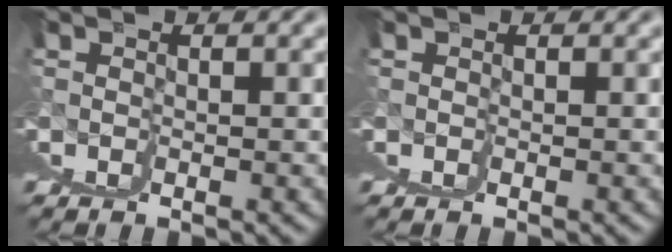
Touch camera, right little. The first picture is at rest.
{"total": 0.0}